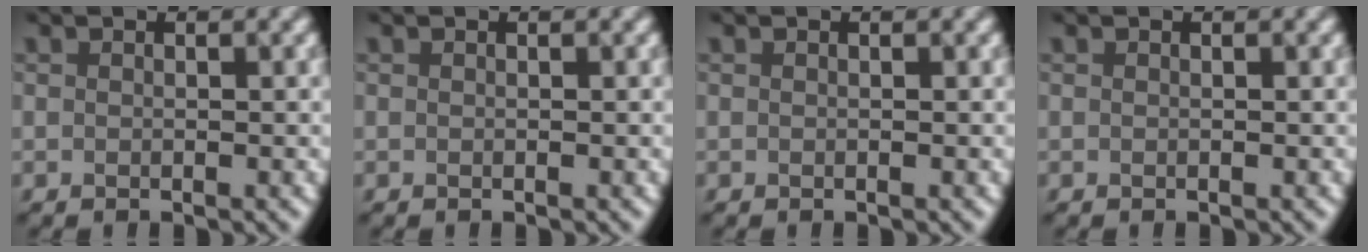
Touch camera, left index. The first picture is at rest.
{"total": 0.0}
{"total": 0.0}
{"total": 0.0}